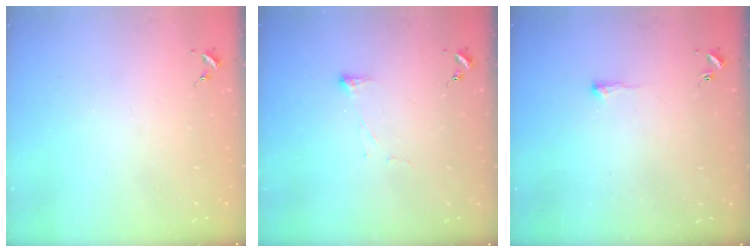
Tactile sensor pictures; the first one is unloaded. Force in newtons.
{"total": 3.2, "press": 3.2, "slide": 0.6}
{"total": 3.9, "press": 3.8, "slide": 0.7}